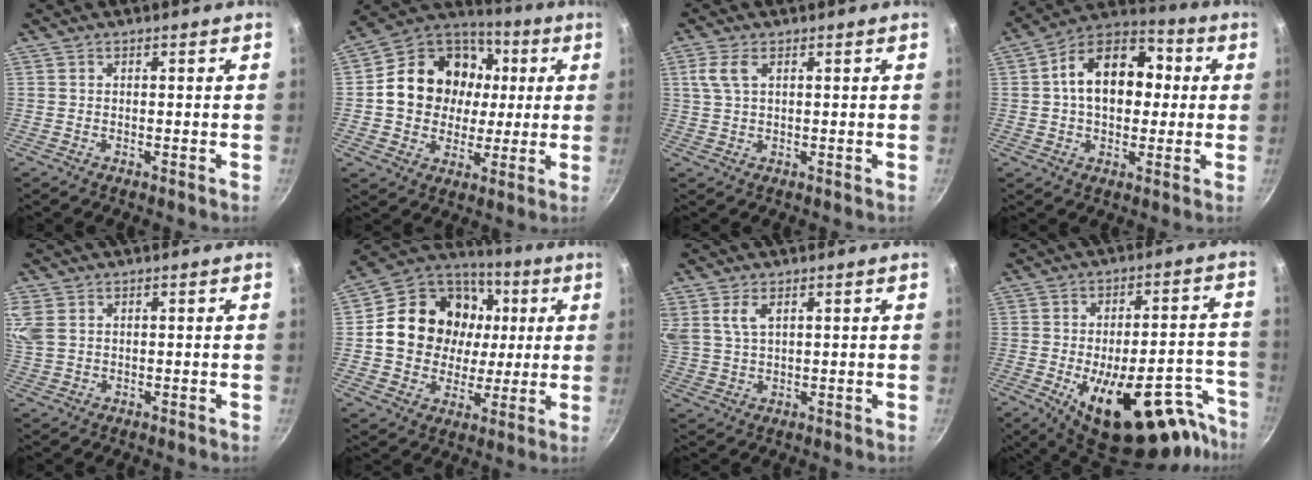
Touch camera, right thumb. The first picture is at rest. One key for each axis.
{"total": 18.2, "fx": 1.4, "fy": 15.2, "fz": 9.9, "tx": -0.122, "ty": 0.029, "tz": 0.025}
{"total": 3.7, "fx": 1.4, "fy": 1.8, "fz": 2.9, "tx": -0.078, "ty": 0.012, "tz": 0.032}
{"total": 16.4, "fx": 2.0, "fy": 10.7, "fz": 12.2, "tx": -0.161, "ty": 0.029, "tz": 0.021}
{"total": 4.7, "fx": 1.5, "fy": 3.2, "fz": 3.1, "tx": -0.093, "ty": 0.006, "tz": 0.037}
{"total": 19.8, "fx": 2.0, "fy": 16.5, "fz": 10.7, "tx": -0.137, "ty": 0.032, "tz": 0.040}
{"total": 5.5, "fx": 2.6, "fy": 3.0, "fz": 3.9, "tx": -0.086, "ty": -0.004, "tz": 0.061}
{"total": 23.5, "fx": -13.8, "fy": 9.1, "fz": 16.7, "tx": -0.171, "ty": 0.070, "tz": -0.184}